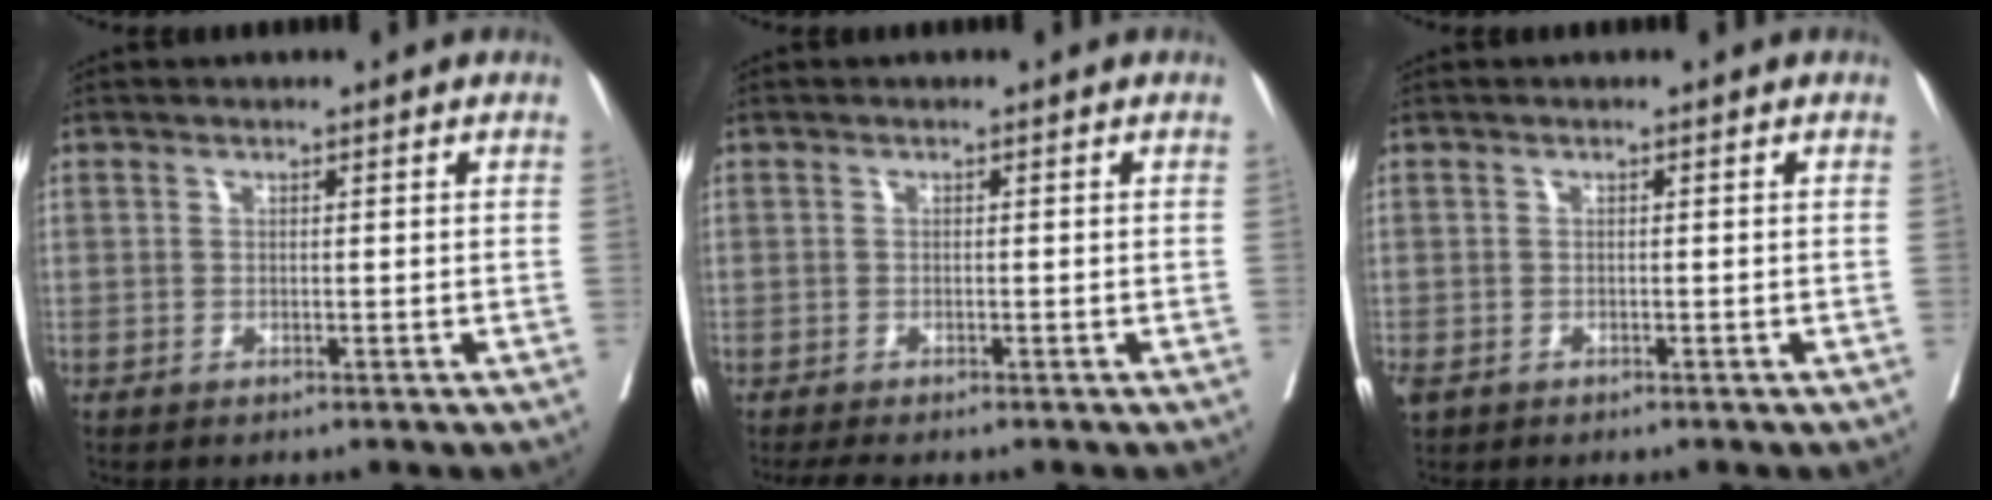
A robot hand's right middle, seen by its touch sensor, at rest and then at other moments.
{"total": 2.4, "force": [-2.0, 0.4, 1.2], "torque": [-0.018, -0.007, -0.032]}
{"total": 1.5, "force": [-0.9, 1.0, 0.7], "torque": [-0.020, -0.002, -0.013]}